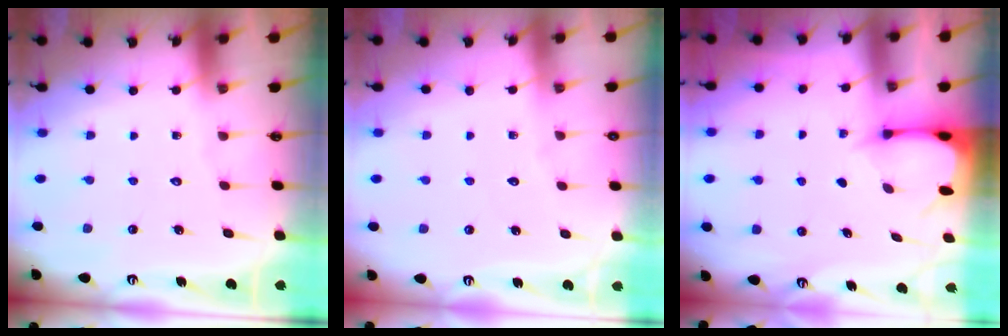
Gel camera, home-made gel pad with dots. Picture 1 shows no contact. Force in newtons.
{"total": 2.0, "press": 2.0, "slide": 0.3}
{"total": 2.5, "press": 2.5, "slide": 0.5}